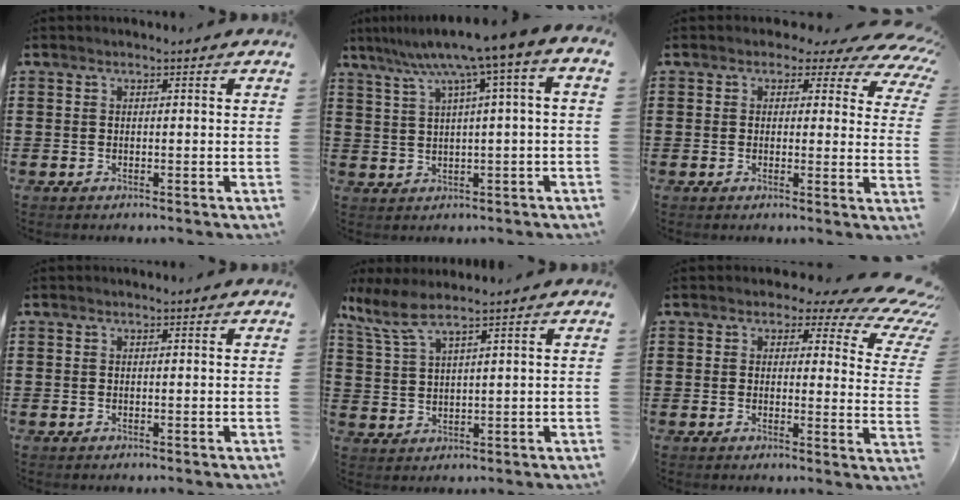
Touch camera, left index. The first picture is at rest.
{"total": 7.2, "force": [2.6, 0.0, 6.7], "torque": [-0.134, -0.015, 0.035]}
{"total": 3.2, "force": [1.9, 2.0, 1.7], "torque": [-0.031, -0.009, 0.025]}
{"total": 0.0}
{"total": 4.8, "force": [3.5, 0.5, 3.2], "torque": [-0.081, -0.010, 0.061]}
{"total": 4.6, "force": [3.0, 2.4, 2.5], "torque": [-0.043, -0.019, 0.044]}